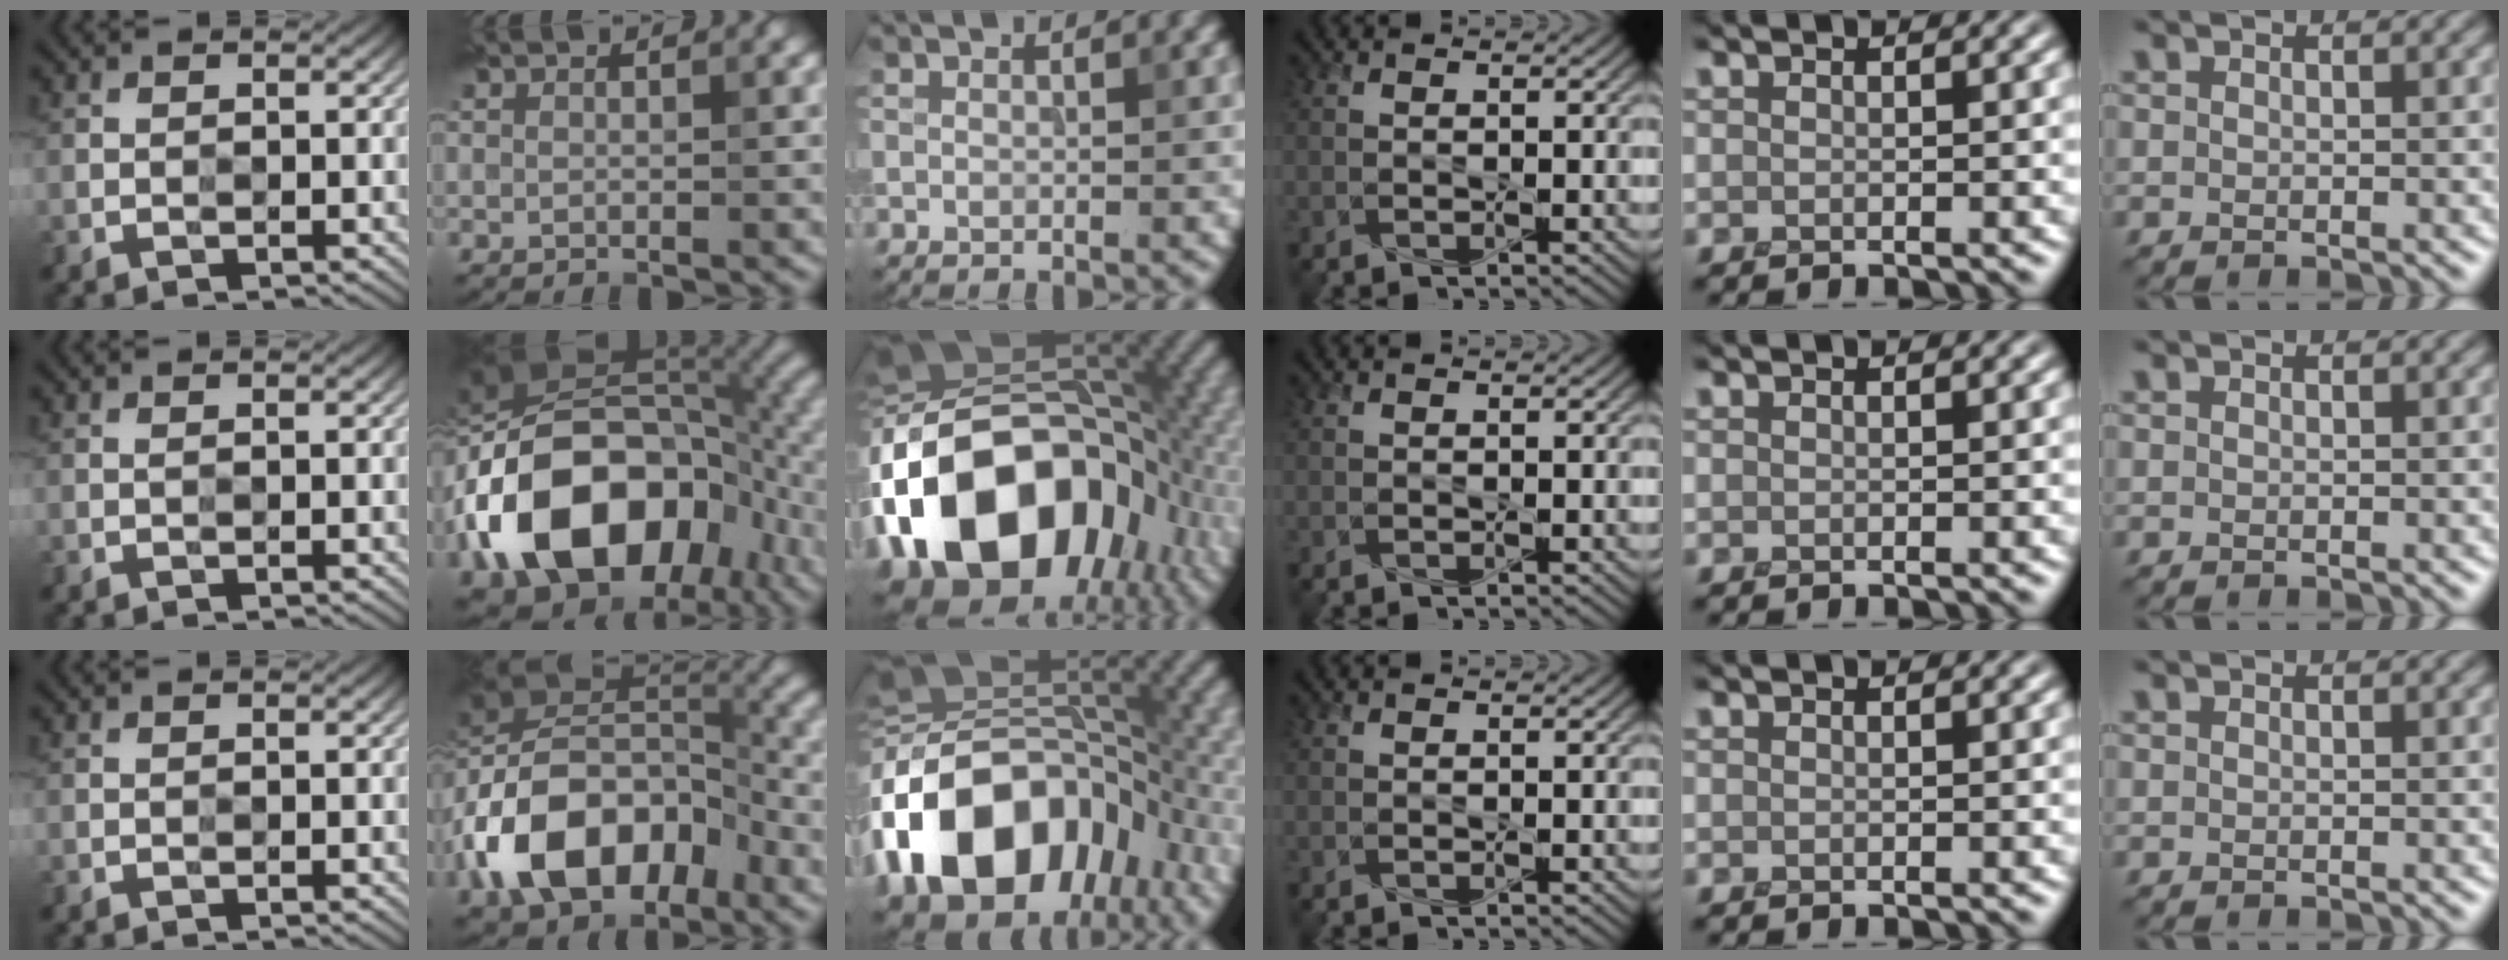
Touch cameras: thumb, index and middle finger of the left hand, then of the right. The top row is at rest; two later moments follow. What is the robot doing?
{"motion": "press", "object": "gel pad"}